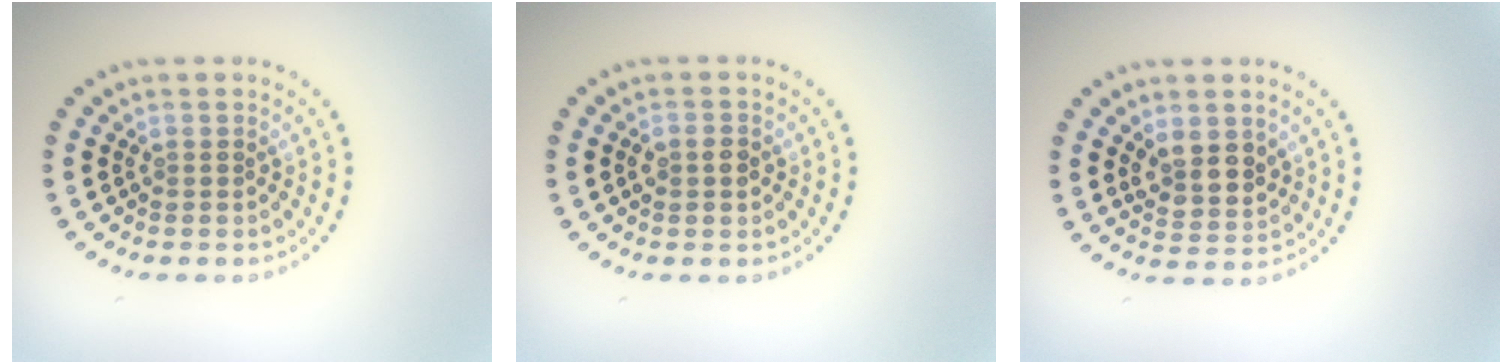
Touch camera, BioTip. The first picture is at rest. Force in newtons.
{"total": 1.2, "press": 1.2, "slide": 0.2}
{"total": 3.0, "press": 2.7, "slide": 1.3}